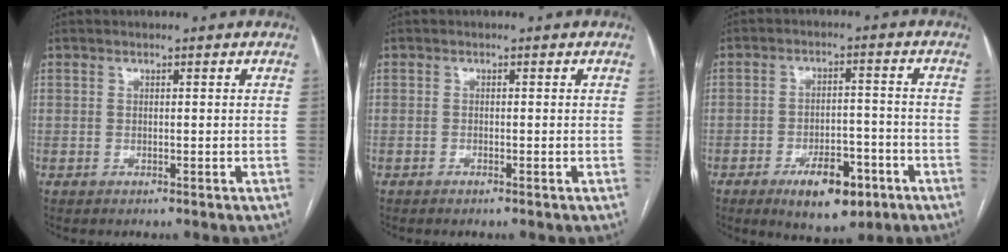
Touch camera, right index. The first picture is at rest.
{"total": 0.5, "force": [-0.4, 0.0, 0.3], "torque": [-0.009, -0.001, -0.006]}
{"total": 9.5, "force": [-5.2, 4.1, 6.8], "torque": [-0.103, 0.001, -0.074]}